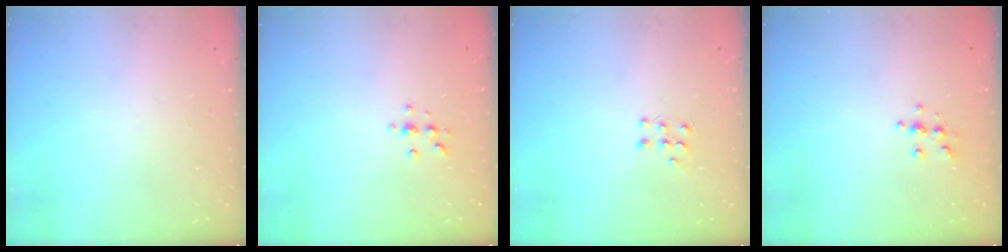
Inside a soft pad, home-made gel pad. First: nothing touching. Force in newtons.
{"total": 4.0, "press": 4.0, "slide": 0.4}
{"total": 5.8, "press": 5.8, "slide": 1.0}
{"total": 5.6, "press": 5.5, "slide": 1.3}